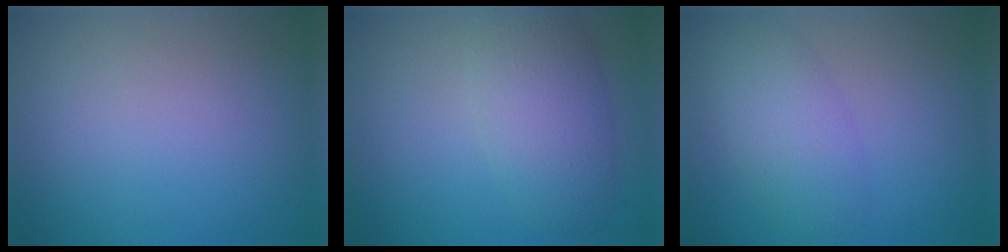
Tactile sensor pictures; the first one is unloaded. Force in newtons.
{"total": 5.3, "press": 5.3, "slide": 0.1}
{"total": 4.0, "press": 4.0, "slide": 0.1}